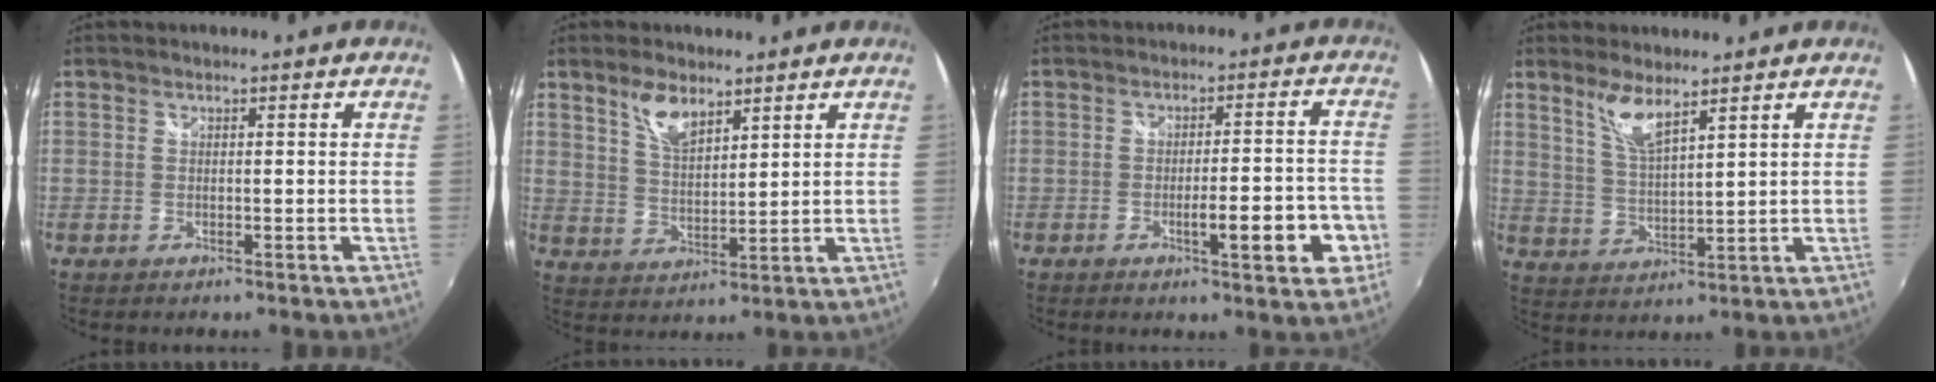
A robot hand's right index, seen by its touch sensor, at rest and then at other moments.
{"total": 6.4, "force": [4.3, 2.6, 3.9], "torque": [-0.069, 0.003, 0.084]}
{"total": 9.5, "force": [-3.9, 1.7, 8.5], "torque": [-0.128, -0.009, -0.048]}
{"total": 6.0, "force": [4.3, 1.0, 4.0], "torque": [-0.081, -0.004, 0.089]}